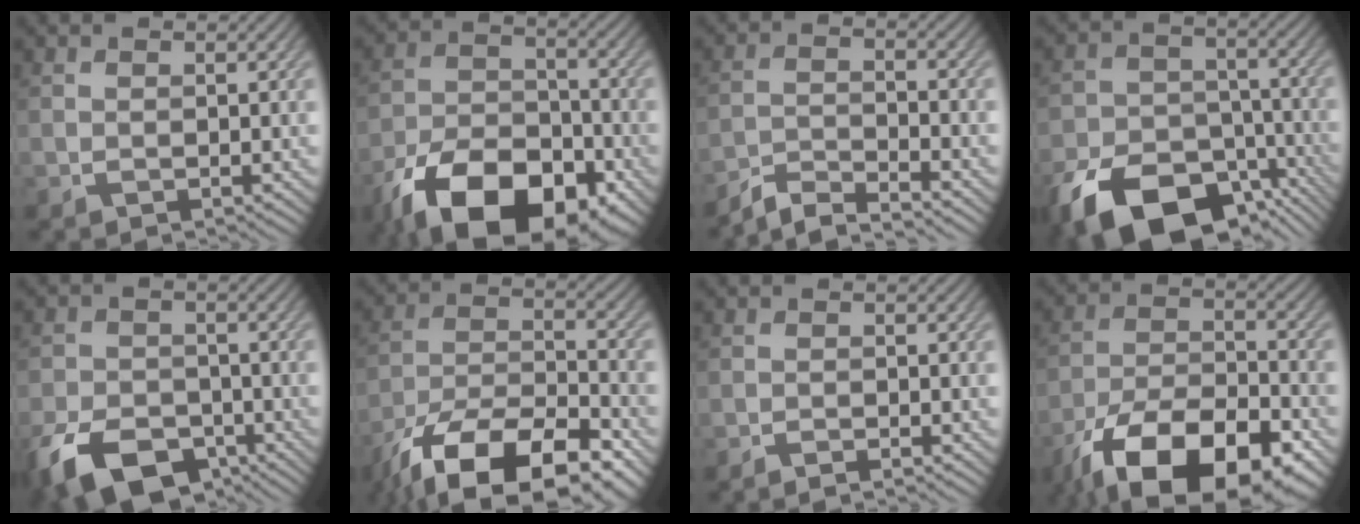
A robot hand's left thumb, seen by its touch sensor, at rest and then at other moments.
{"total": 16.2, "force": [-10.0, 8.2, 9.8], "torque": [-0.201, -0.032, -0.171]}
{"total": 5.1, "force": [-4.8, 0.6, 1.8], "torque": [-0.037, -0.001, -0.094]}
{"total": 15.1, "force": [-9.5, 8.7, 8.0], "torque": [-0.173, -0.038, -0.155]}
{"total": 10.7, "force": [-6.4, 6.1, 5.9], "torque": [-0.125, -0.026, -0.114]}
{"total": 16.3, "force": [-11.3, 6.4, 9.9], "torque": [-0.213, -0.031, -0.186]}
{"total": 1.4, "force": [-1.2, 0.1, 0.7], "torque": [-0.007, 0.001, -0.024]}
{"total": 17.4, "force": [-11.0, 7.7, 11.1], "torque": [-0.216, -0.033, -0.176]}